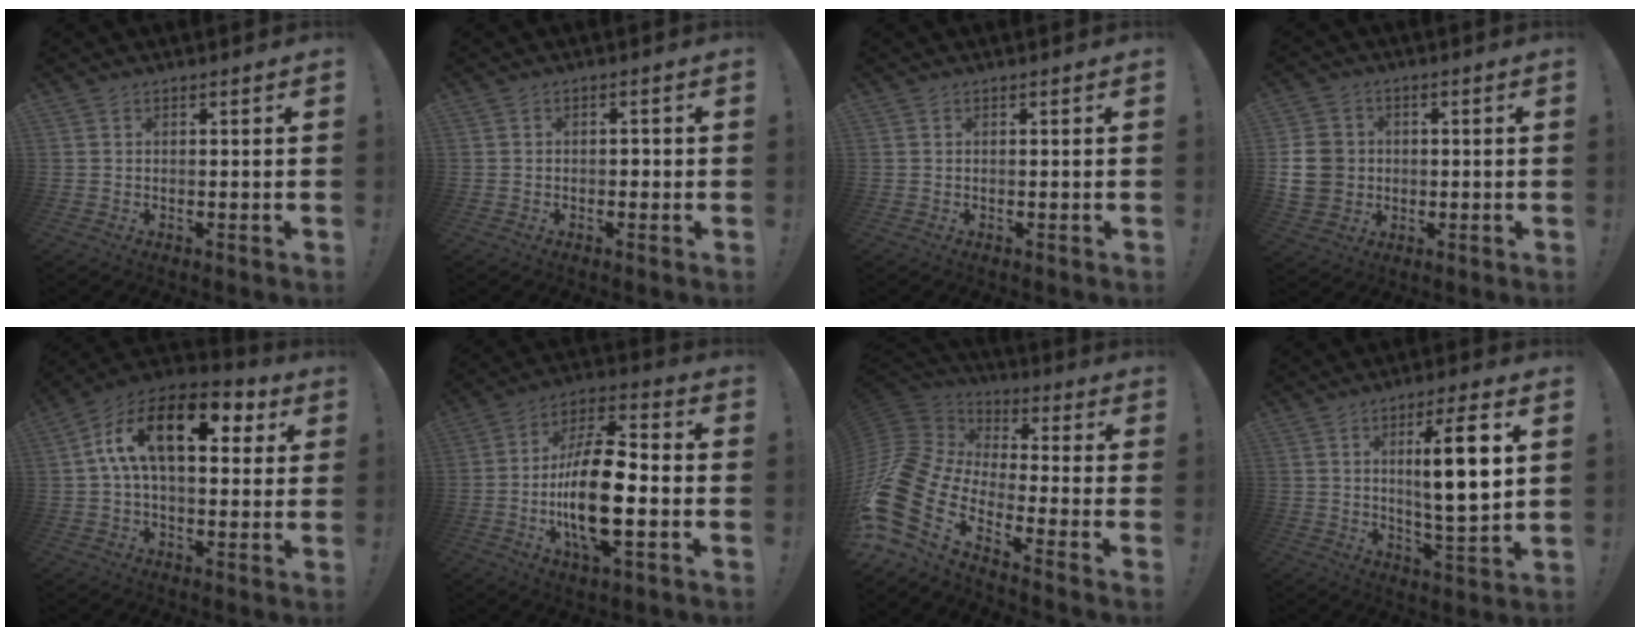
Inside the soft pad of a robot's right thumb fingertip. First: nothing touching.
{"total": 1.7, "force": [-1.1, 1.2, 0.6], "torque": [-0.012, 0.006, -0.020]}
{"total": 0.0}
{"total": 11.2, "force": [0.1, 9.9, 5.1], "torque": [-0.083, 0.007, 0.007]}
{"total": 18.4, "force": [5.4, 9.3, 14.9], "torque": [-0.252, -0.001, 0.082]}
{"total": 19.6, "force": [-3.8, 7.8, 17.6], "torque": [-0.327, 0.005, -0.063]}
{"total": 20.0, "force": [-8.6, 11.1, 14.3], "torque": [-0.302, 0.007, -0.125]}
{"total": 12.8, "force": [3.4, 2.1, 12.1], "torque": [-0.182, -0.012, 0.043]}